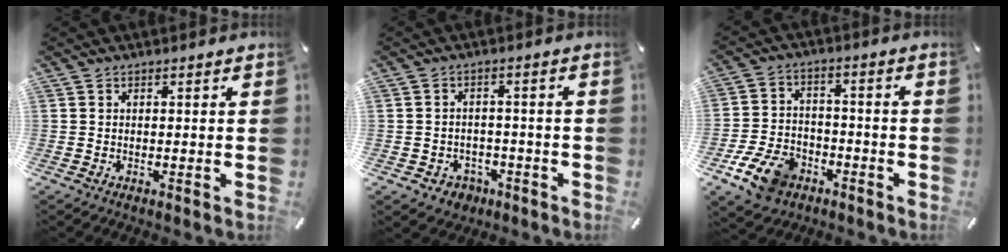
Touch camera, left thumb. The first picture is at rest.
{"total": 4.3, "force": [-1.9, 3.8, 0.9], "torque": [-0.014, 0.008, -0.036]}
{"total": 11.4, "force": [-6.1, 7.8, 5.6], "torque": [-0.104, 0.044, -0.108]}